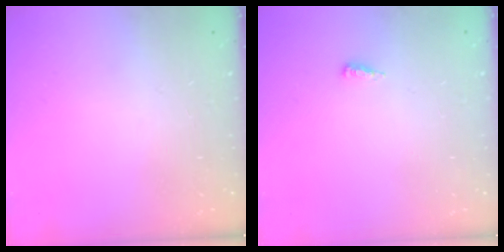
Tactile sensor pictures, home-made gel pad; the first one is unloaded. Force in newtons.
{"total": 3.9, "press": 3.6, "slide": 1.5}